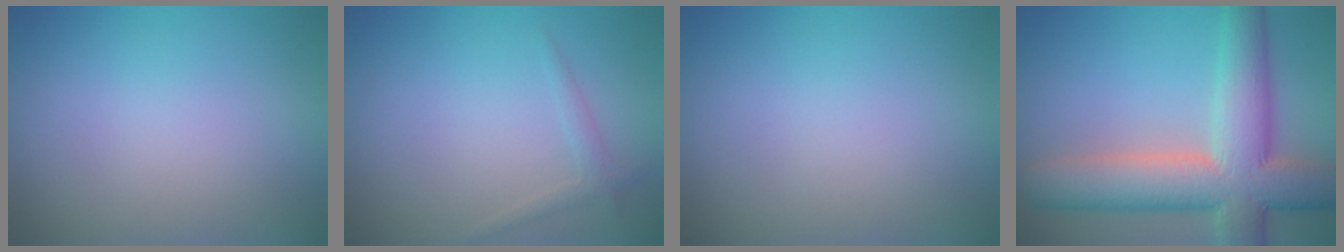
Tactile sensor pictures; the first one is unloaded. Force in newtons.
{"total": 1.2, "press": 1.2, "slide": 0.1}
{"total": 0.0}
{"total": 10.9, "press": 10.9, "slide": 0.7}